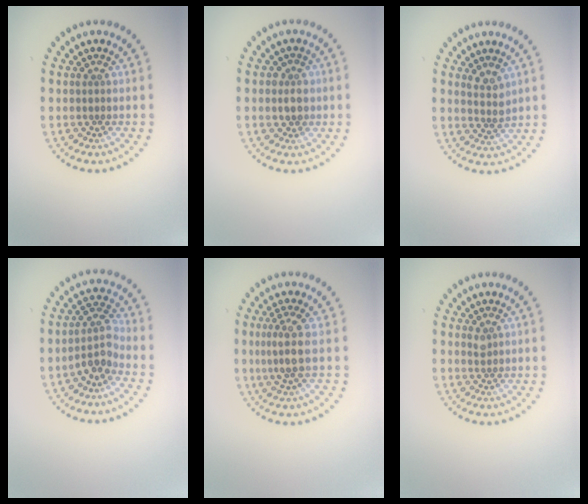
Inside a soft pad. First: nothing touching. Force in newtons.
{"total": 2.0, "press": 1.9, "slide": 0.7}
{"total": 1.9, "press": 1.4, "slide": 1.2}
{"total": 2.6, "press": 2.0, "slide": 1.7}
{"total": 2.4, "press": 2.0, "slide": 1.5}
{"total": 0.7, "press": 0.5, "slide": 0.5}